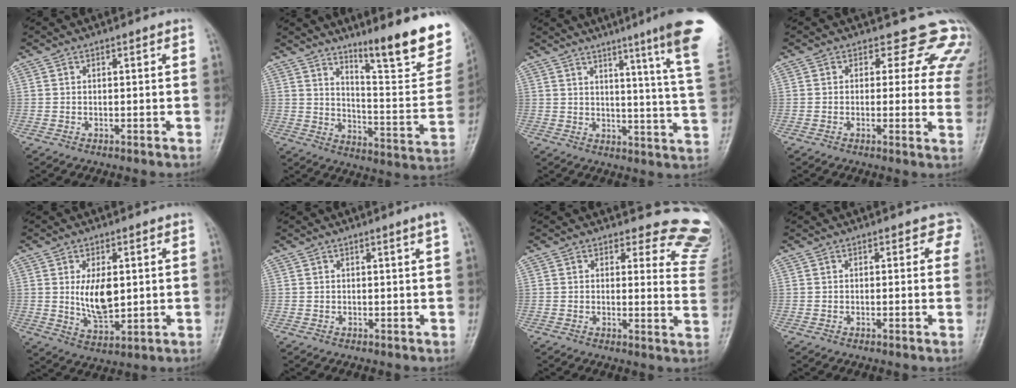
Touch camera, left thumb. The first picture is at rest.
{"total": 20.3, "force": [13.6, 3.7, 14.5], "torque": [-0.162, -0.092, 0.201]}
{"total": 18.2, "force": [12.4, -0.6, 13.4], "torque": [-0.161, -0.080, 0.137]}
{"total": 9.9, "force": [7.3, 5.7, 3.5], "torque": [0.017, -0.026, 0.052]}
{"total": 8.4, "force": [1.1, 4.4, 7.0], "torque": [-0.109, -0.019, 0.030]}
{"total": 1.4, "force": [0.8, -0.5, 1.1], "torque": [-0.021, -0.006, 0.013]}
{"total": 11.9, "force": [11.3, 3.8, 0.7], "torque": [0.048, -0.117, 0.080]}
{"total": 2.7, "force": [1.4, 1.8, 1.3], "torque": [0.016, -0.004, 0.002]}